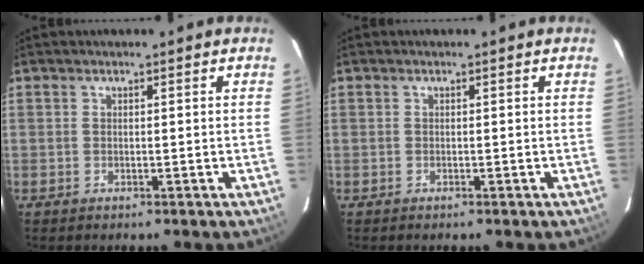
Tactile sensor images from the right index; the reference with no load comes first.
{"total": 0.0}